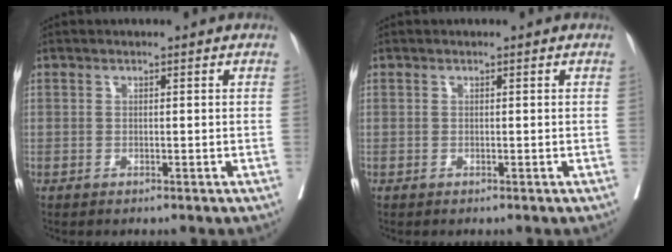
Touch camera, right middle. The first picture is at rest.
{"total": 0.0}